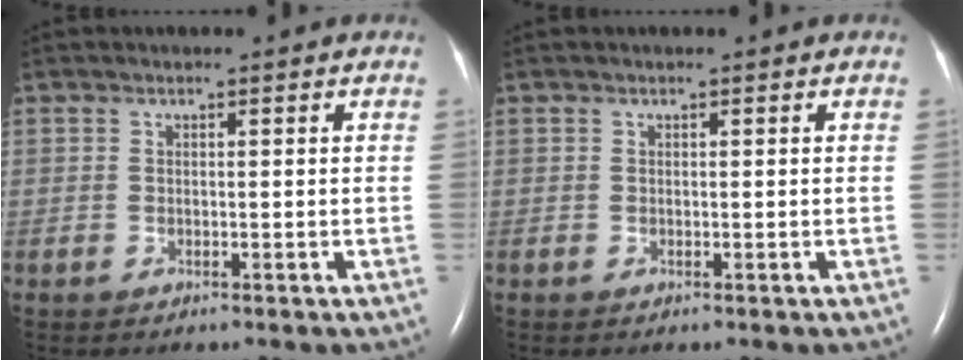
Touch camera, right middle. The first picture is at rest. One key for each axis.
{"total": 0.0}